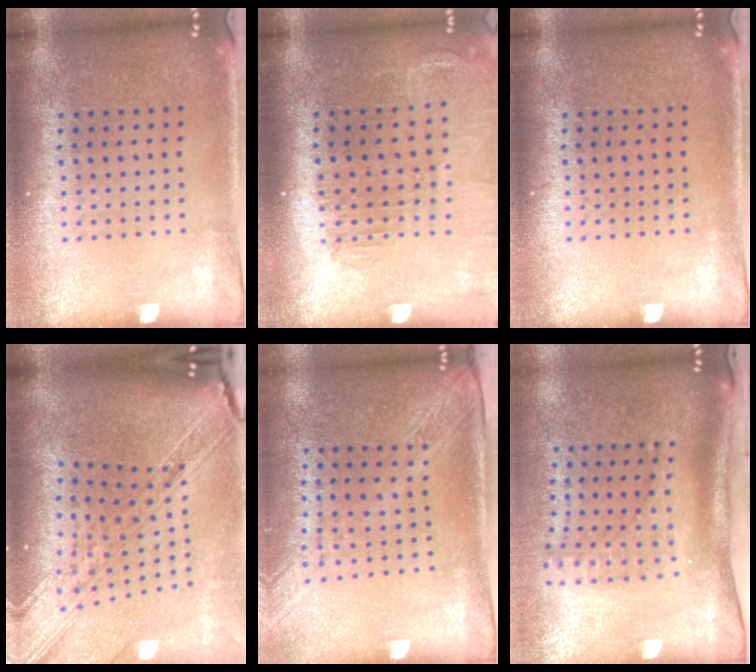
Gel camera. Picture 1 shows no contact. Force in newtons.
{"total": 1.4, "press": 1.4, "slide": 0.1}
{"total": 0.0}
{"total": 3.9, "press": 2.8, "slide": 2.6}
{"total": 2.1, "press": 1.7, "slide": 1.2}
{"total": 2.1, "press": 1.5, "slide": 1.4}